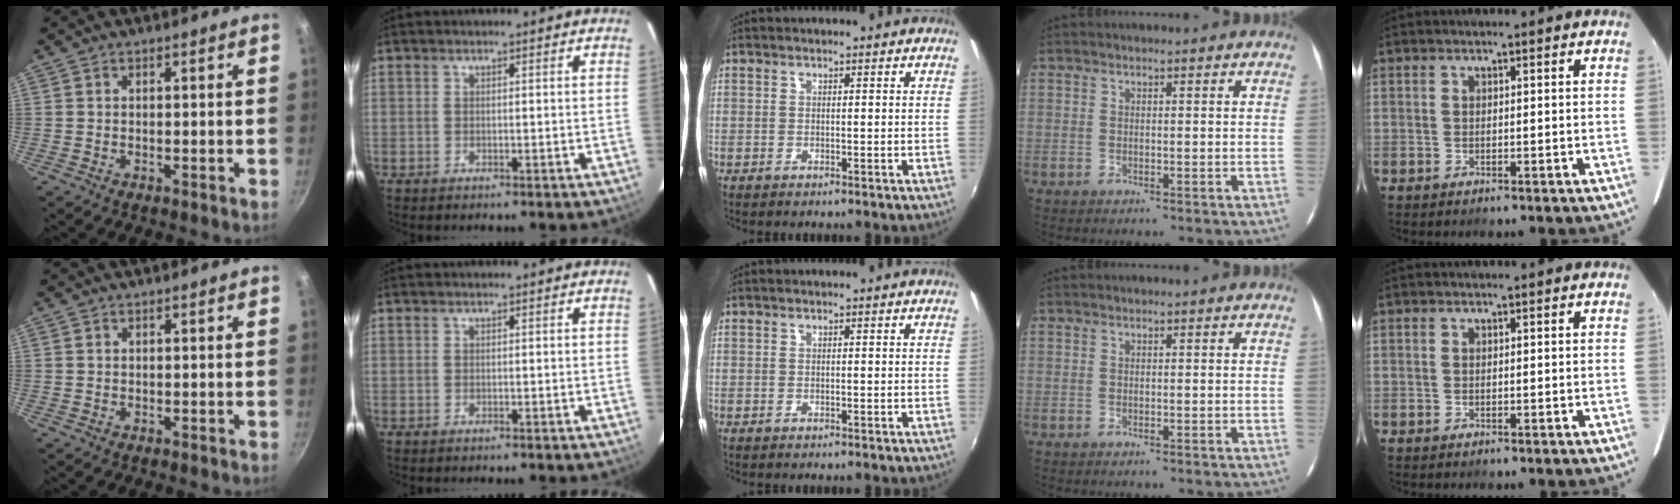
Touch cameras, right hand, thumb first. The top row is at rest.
{}